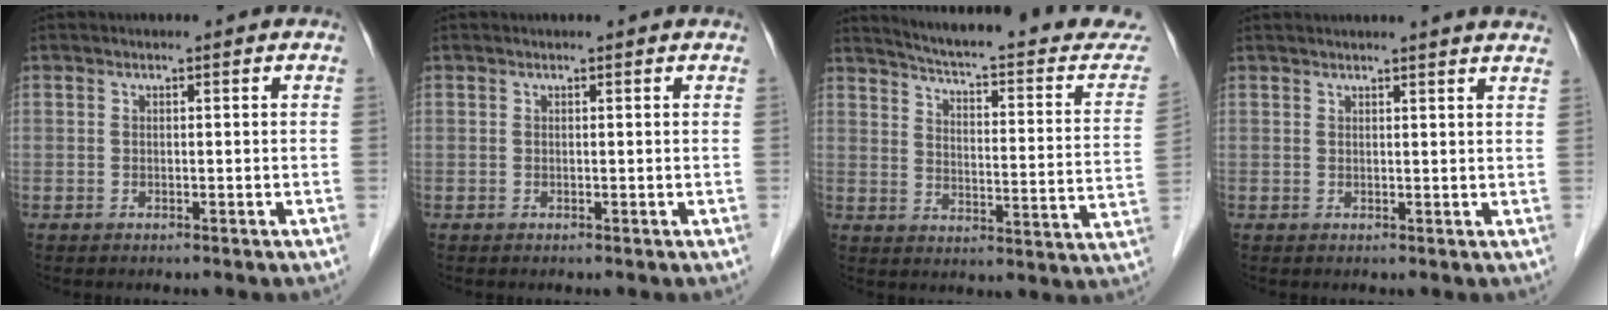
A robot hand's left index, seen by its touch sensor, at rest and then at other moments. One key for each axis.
{"total": 0.0}
{"total": 22.1, "fx": 20.2, "fy": 2.6, "fz": 8.7, "tx": -0.118, "ty": -0.069, "tz": 0.239}
{"total": 7.5, "fx": 6.9, "fy": -0.3, "fz": 2.7, "tx": -0.033, "ty": 0.007, "tz": 0.060}